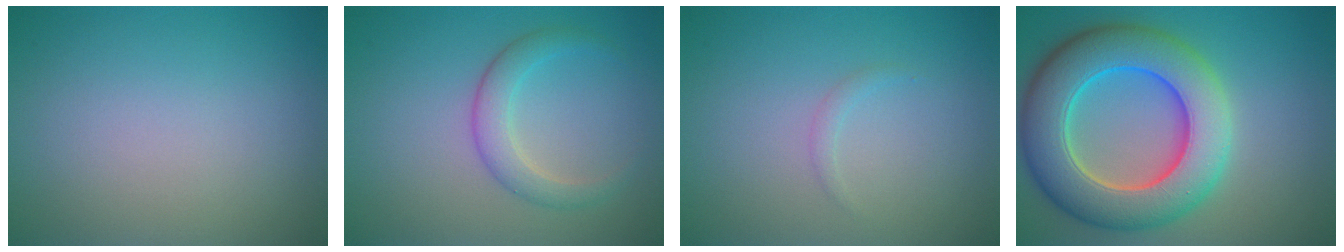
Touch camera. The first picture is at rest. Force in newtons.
{"total": 2.7, "press": 2.7, "slide": 0.1}
{"total": 0.7, "press": 0.7, "slide": 0.1}
{"total": 10.6, "press": 10.6, "slide": 0.2}